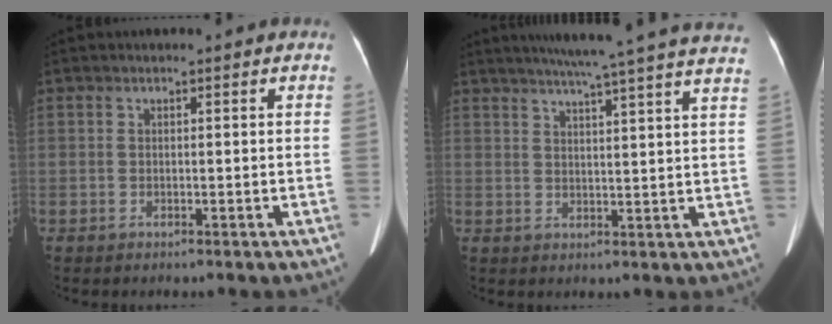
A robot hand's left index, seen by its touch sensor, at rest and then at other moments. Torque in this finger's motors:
{"motor_torque": [0.19, -0.42, 0.00, 0.02]}